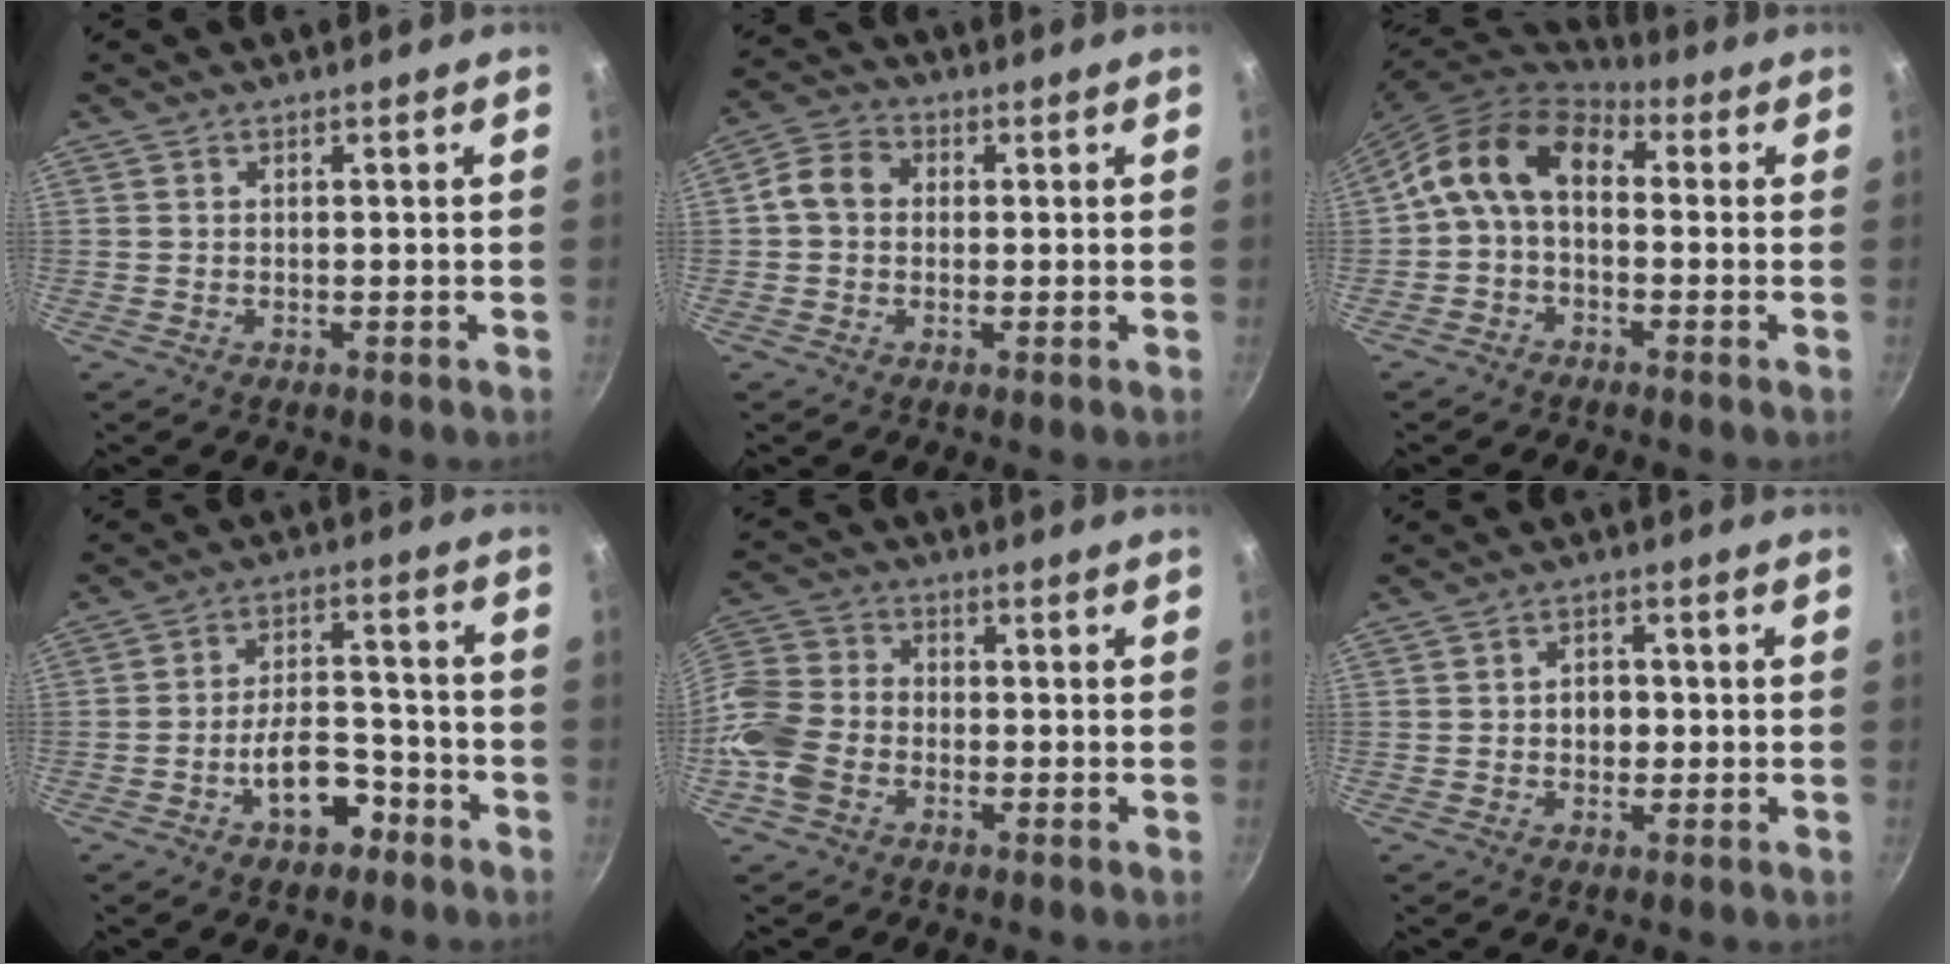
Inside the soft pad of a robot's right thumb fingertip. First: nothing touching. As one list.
[{"total": 6.3, "force": [0.4, 5.2, 3.5], "torque": [-0.057, 0.019, -0.003]}, {"total": 12.5, "force": [0.8, 8.4, 9.3], "torque": [-0.154, 0.038, -0.003]}, {"total": 9.2, "force": [-4.6, 5.1, 6.1], "torque": [-0.086, 0.047, -0.076]}, {"total": 11.3, "force": [-3.4, 8.3, 6.8], "torque": [-0.150, 0.025, -0.074]}, {"total": 3.8, "force": [-0.1, 2.9, 2.4], "torque": [-0.019, 0.006, -0.006]}]